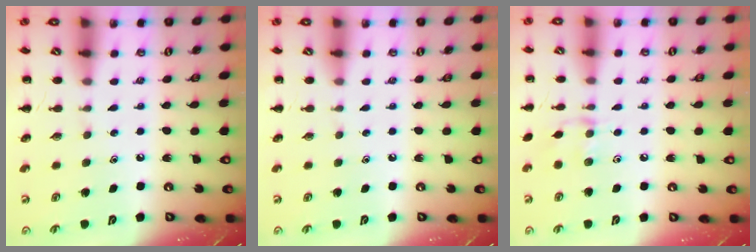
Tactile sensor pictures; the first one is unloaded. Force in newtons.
{"total": 0.0}
{"total": 6.7, "press": 6.6, "slide": 1.5}